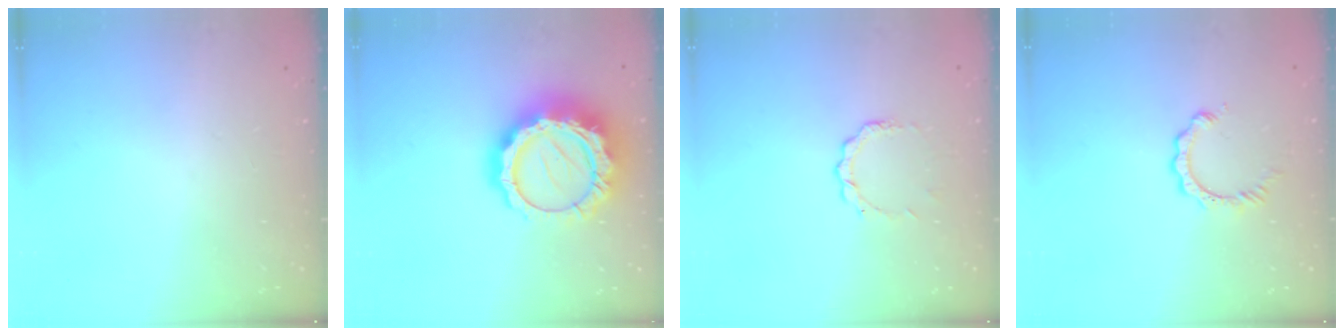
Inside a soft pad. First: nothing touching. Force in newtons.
{"total": 22.5, "press": 22.4, "slide": 1.9}
{"total": 4.9, "press": 4.9, "slide": 0.5}
{"total": 2.9, "press": 2.9, "slide": 0.5}